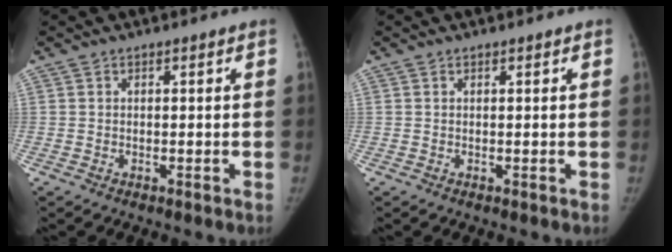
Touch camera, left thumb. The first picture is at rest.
{"total": 0.0}